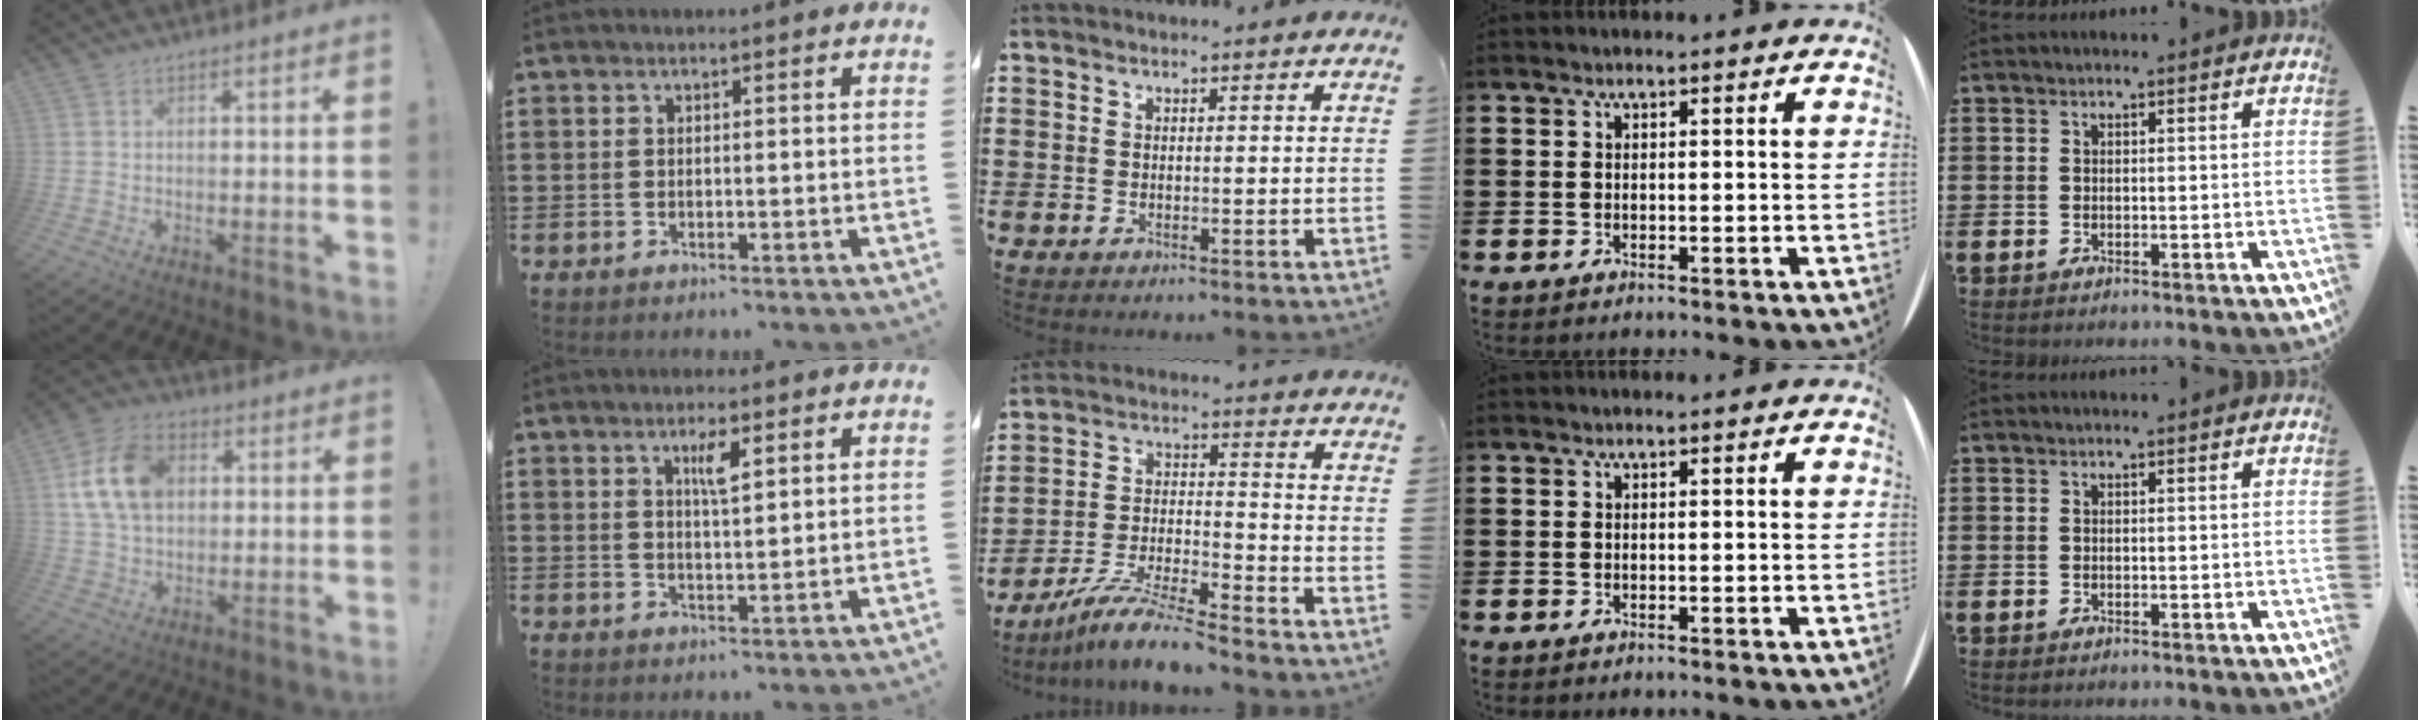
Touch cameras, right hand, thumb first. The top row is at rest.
{"thumb": {"total": 14.8, "force": [3.5, 10.4, 9.8], "torque": [-0.173, 0.004, 0.069]}, "index": {"total": 3.4, "force": [1.7, 0.7, 2.9], "torque": [-0.046, -0.001, 0.024]}, "middle": {"total": 8.6, "force": [-7.8, 0.1, 3.7], "torque": [-0.075, 0.001, -0.154]}}